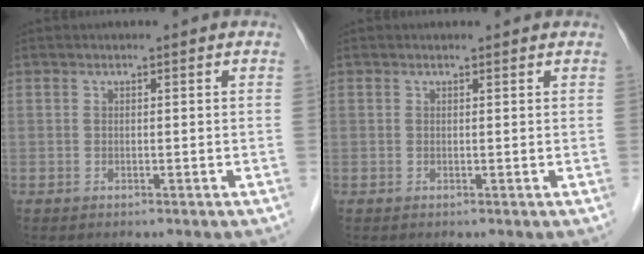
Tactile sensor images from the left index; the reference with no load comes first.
{"total": 1.0, "force": [1.0, 0.2, 0.0], "torque": [-0.012, 0.003, 0.010]}